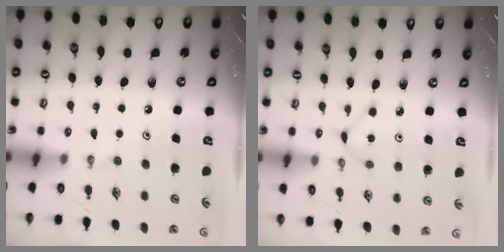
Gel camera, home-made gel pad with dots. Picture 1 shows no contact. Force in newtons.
{"total": 2.0, "press": 2.0, "slide": 0.2}